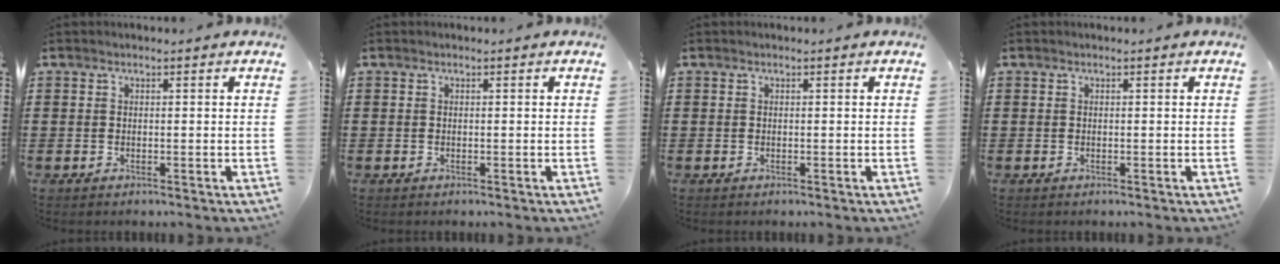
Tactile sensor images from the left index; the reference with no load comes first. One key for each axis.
{"total": 0.0}
{"total": 0.0}
{"total": 0.0}